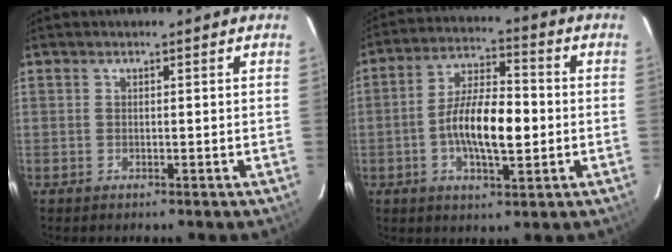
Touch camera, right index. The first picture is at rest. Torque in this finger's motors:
{"motor_torque": [1.57, -0.29, 0.90, 0.18]}